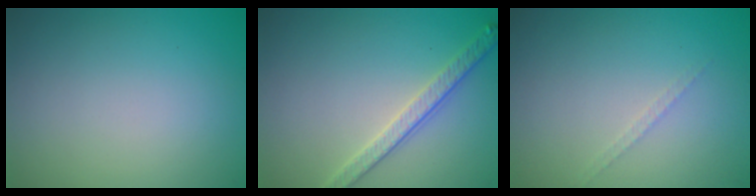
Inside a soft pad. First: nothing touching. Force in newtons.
{"total": 2.8, "press": 2.7, "slide": 0.8}
{"total": 0.8, "press": 0.8, "slide": 0.0}